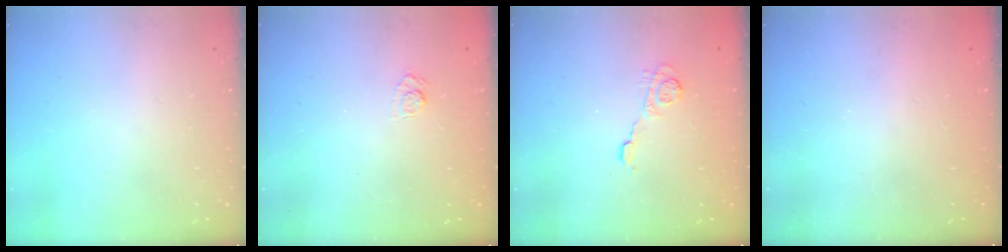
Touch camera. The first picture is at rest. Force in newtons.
{"total": 2.5, "press": 2.1, "slide": 1.4}
{"total": 4.6, "press": 4.5, "slide": 0.9}
{"total": 2.4, "press": 2.3, "slide": 0.8}